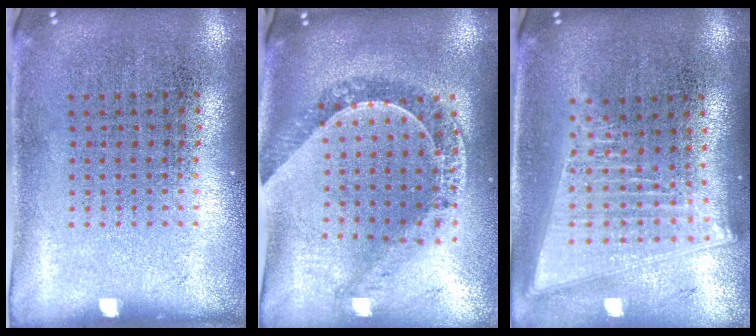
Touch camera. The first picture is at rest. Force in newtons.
{"total": 1.1, "press": 1.1, "slide": 0.1}
{"total": 2.1, "press": 1.8, "slide": 1.1}